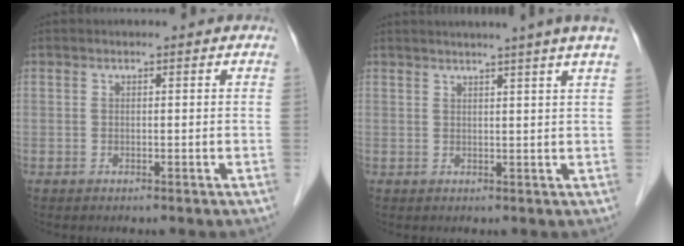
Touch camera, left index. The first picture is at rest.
{"total": 5.9, "force": [4.8, -1.5, 3.0], "torque": [-0.038, 0.010, 0.051]}